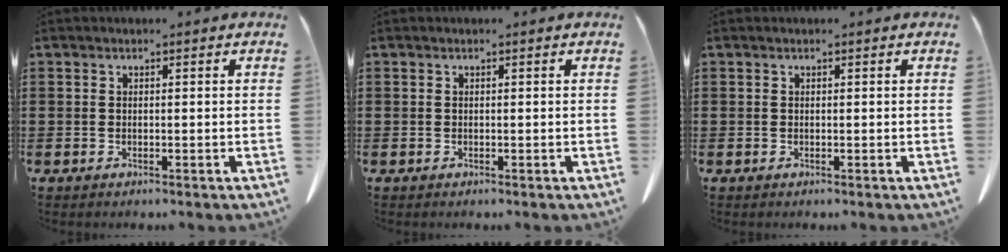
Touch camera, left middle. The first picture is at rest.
{"total": 0.0}
{"total": 0.0}